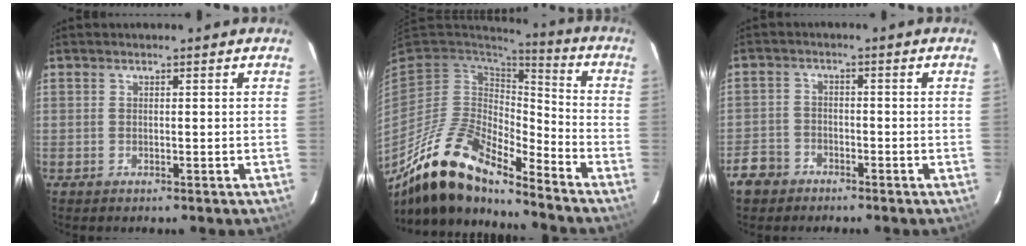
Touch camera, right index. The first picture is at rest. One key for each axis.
{"total": 18.4, "fx": -14.5, "fy": 5.1, "fz": 10.1, "tx": -0.195, "ty": -0.026, "tz": -0.276}
{"total": 6.0, "fx": -3.8, "fy": 4.4, "fz": 1.1, "tx": -0.033, "ty": 0.020, "tz": -0.073}